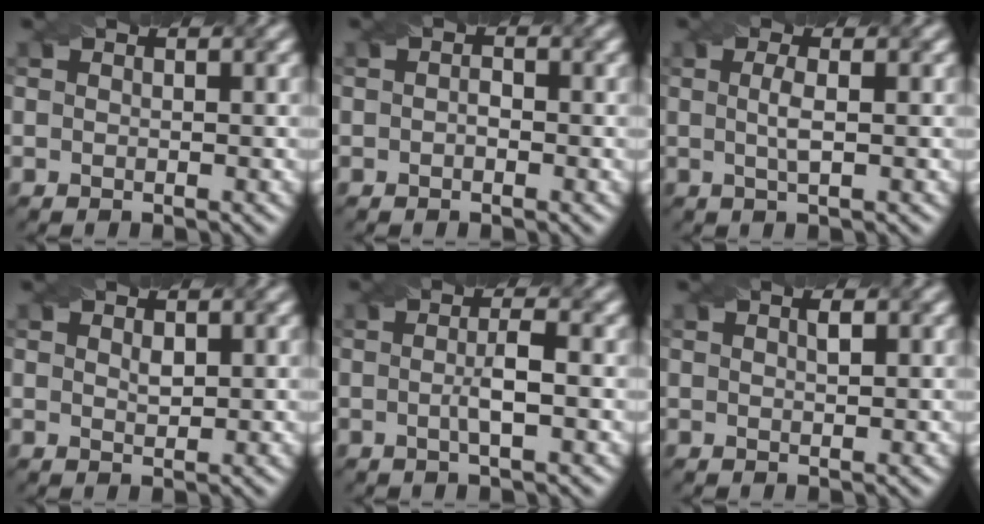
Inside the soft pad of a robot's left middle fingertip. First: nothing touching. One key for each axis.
{"total": 1.0, "fx": -0.2, "fy": 0.6, "fz": 0.7, "tx": -0.015, "ty": -0.002, "tz": -0.005}
{"total": 1.9, "fx": 0.0, "fy": 0.4, "fz": 1.8, "tx": -0.037, "ty": 0.003, "tz": 0.000}
{"total": 1.0, "fx": 0.5, "fy": 0.5, "fz": 0.7, "tx": -0.014, "ty": -0.001, "tz": 0.011}
{"total": 2.4, "fx": -0.3, "fy": 0.4, "fz": 2.4, "tx": -0.045, "ty": -0.002, "tz": -0.007}
{"total": 0.8, "fx": 0.3, "fy": 0.2, "fz": 0.7, "tx": -0.014, "ty": 0.001, "tz": 0.007}